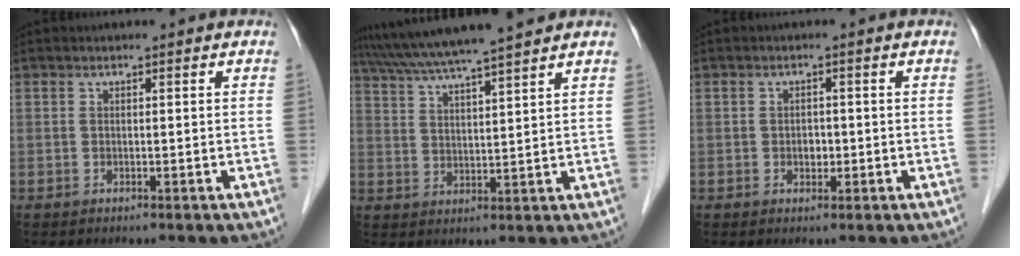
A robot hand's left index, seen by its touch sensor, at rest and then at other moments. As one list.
[{"total": 13.2, "force": [11.5, -1.0, 6.3], "torque": [-0.116, 0.021, 0.179]}, {"total": 1.6, "force": [-0.4, 1.2, 1.0], "torque": [-0.015, 0.000, -0.004]}]